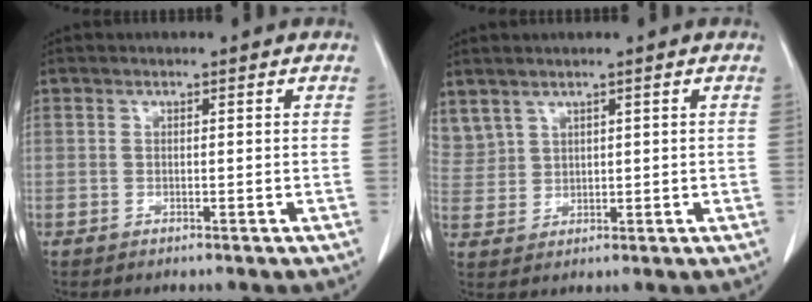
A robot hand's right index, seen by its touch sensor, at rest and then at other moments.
{"total": 6.4, "force": [4.3, 4.4, 1.9], "torque": [-0.061, 0.014, 0.107]}